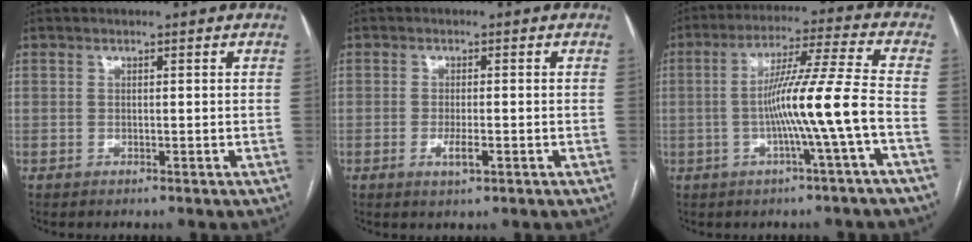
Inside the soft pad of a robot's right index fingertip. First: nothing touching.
{"total": 2.8, "force": [-1.0, 0.5, 2.5], "torque": [-0.047, -0.003, -0.014]}
{"total": 11.3, "force": [-2.8, -1.8, 10.8], "torque": [-0.192, 0.010, -0.049]}